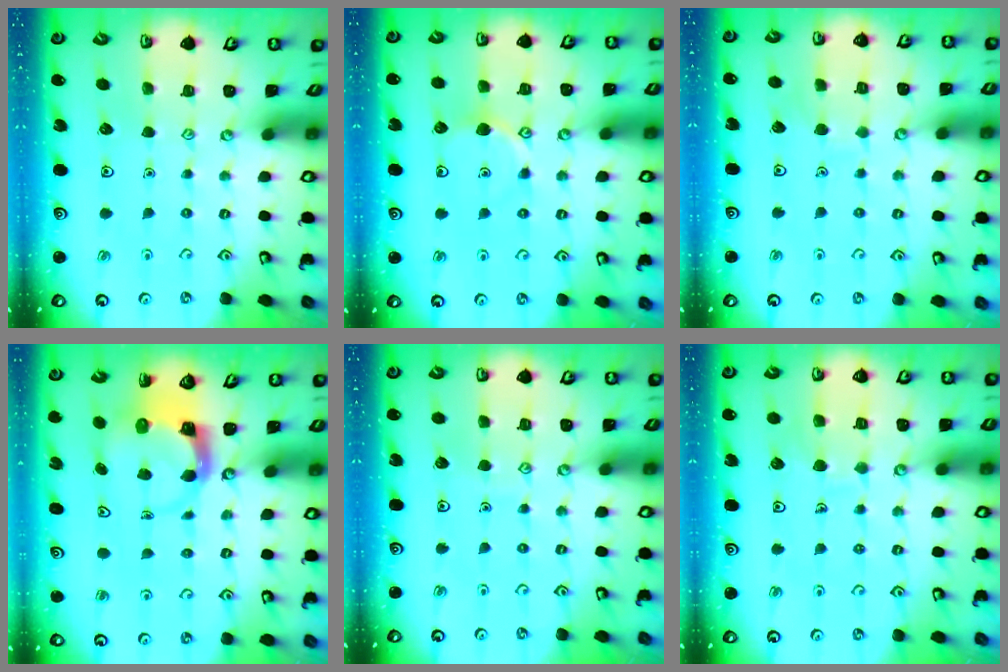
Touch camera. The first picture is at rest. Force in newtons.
{"total": 5.1, "press": 5.1, "slide": 0.8}
{"total": 3.7, "press": 3.7, "slide": 0.4}
{"total": 3.9, "press": 3.8, "slide": 0.6}
{"total": 3.4, "press": 3.4, "slide": 0.3}
{"total": 6.0, "press": 6.0, "slide": 0.6}